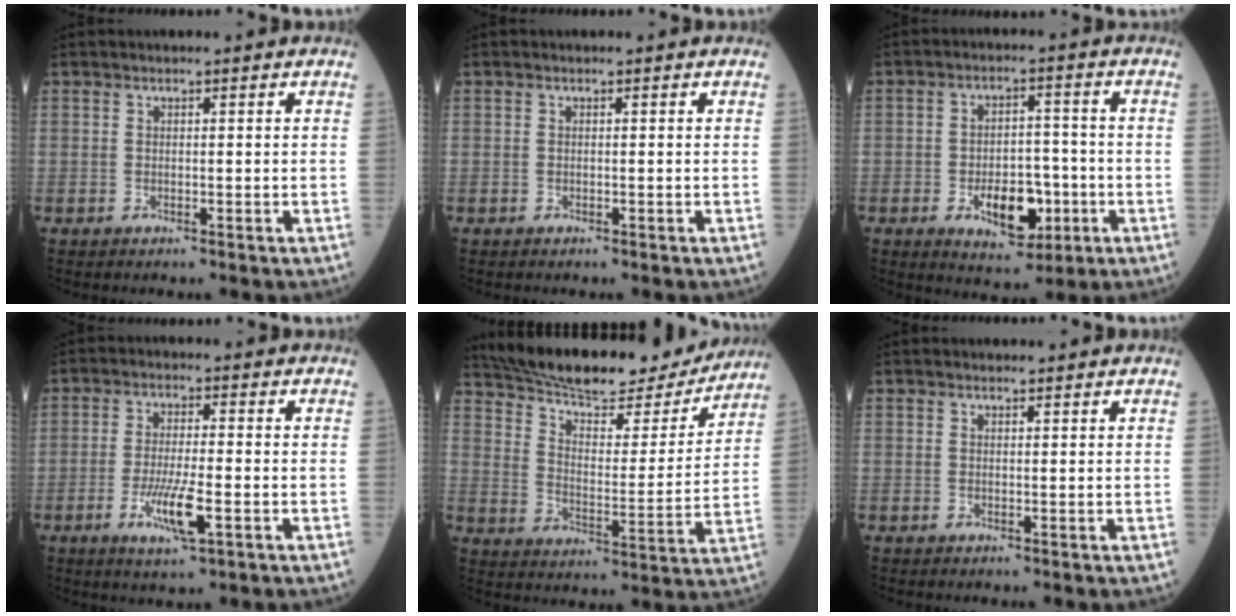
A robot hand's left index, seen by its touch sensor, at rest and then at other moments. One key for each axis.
{"total": 0.0}
{"total": 8.5, "fx": -3.1, "fy": 4.5, "fz": 6.5, "tx": -0.103, "ty": 0.004, "tz": -0.042}
{"total": 6.6, "fx": -2.5, "fy": 0.8, "fz": 6.0, "tx": -0.121, "ty": -0.012, "tz": -0.042}
{"total": 21.7, "fx": 19.6, "fy": 4.6, "fz": 8.1, "tx": -0.134, "ty": -0.005, "tz": 0.283}
{"total": 1.1, "fx": 1.1, "fy": 0.2, "fz": 0.2, "tx": -0.007, "ty": 0.008, "tz": 0.018}